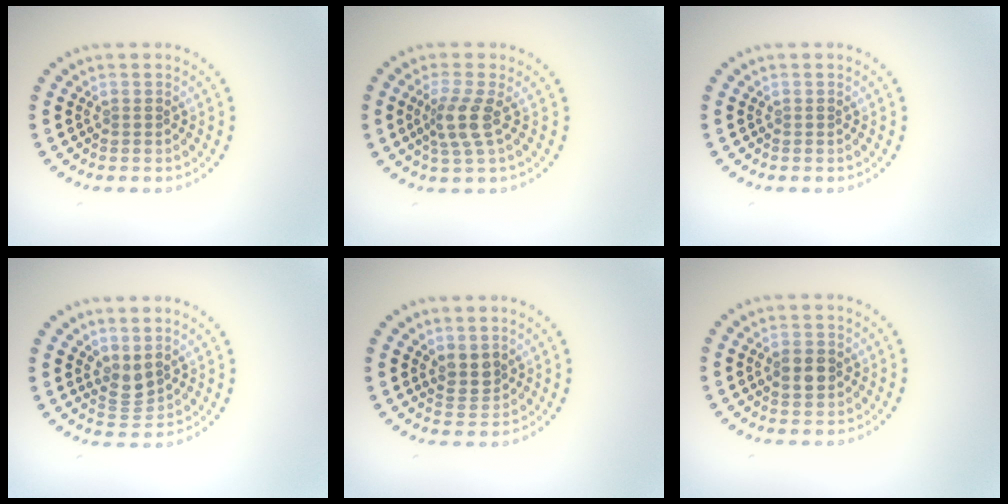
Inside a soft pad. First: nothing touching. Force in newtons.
{"total": 2.9, "press": 2.3, "slide": 1.8}
{"total": 0.0}
{"total": 1.9, "press": 1.6, "slide": 1.1}
{"total": 2.0, "press": 1.8, "slide": 0.9}
{"total": 2.9, "press": 2.9, "slide": 0.1}